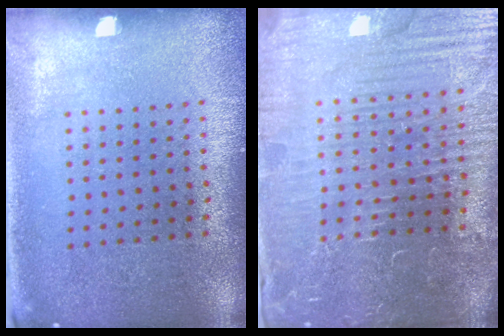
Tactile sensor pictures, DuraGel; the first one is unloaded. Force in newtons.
{"total": 5.5, "press": 5.0, "slide": 2.1}